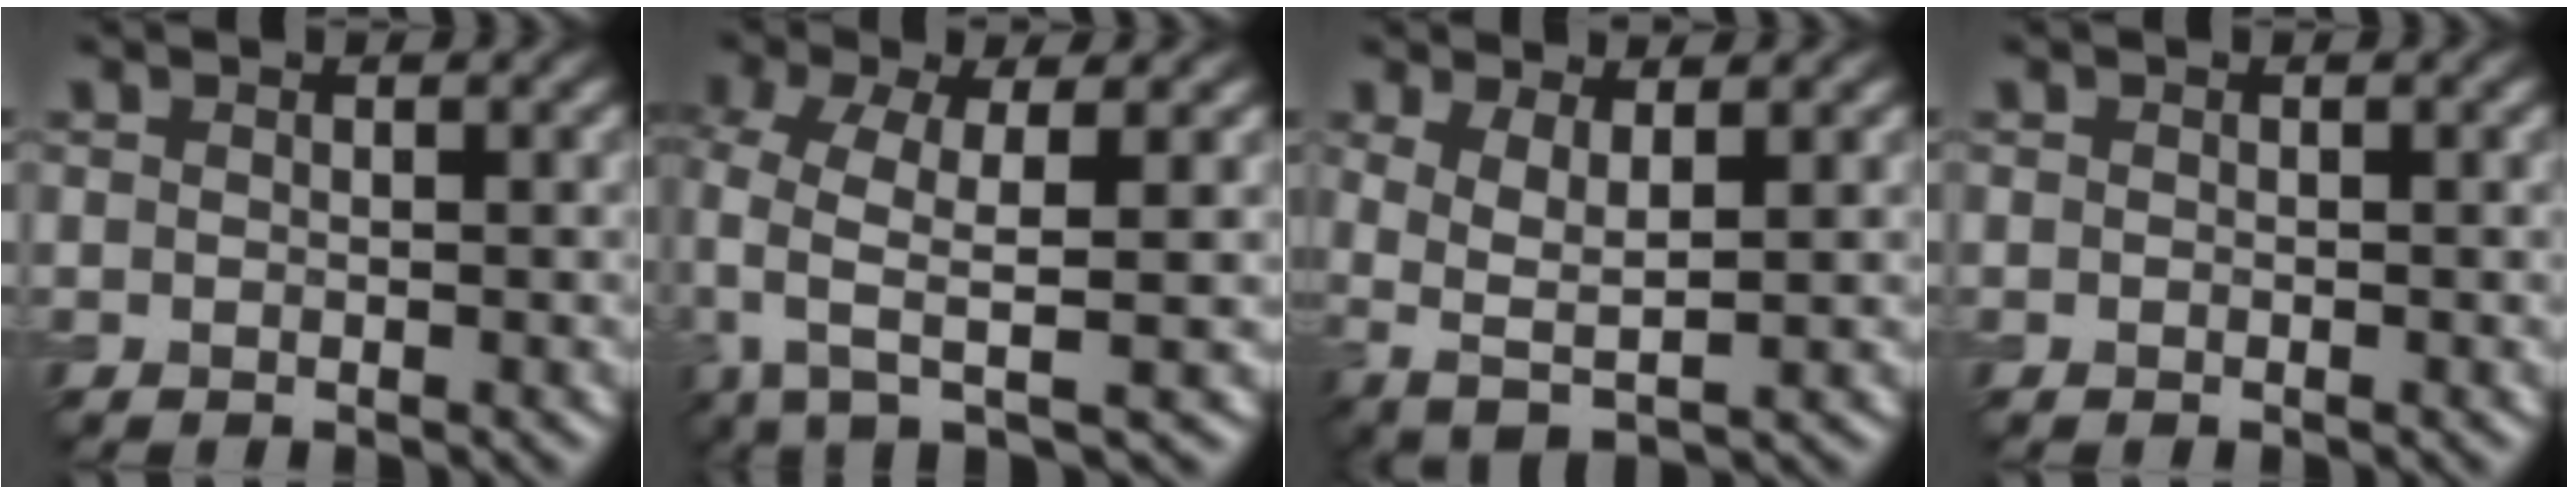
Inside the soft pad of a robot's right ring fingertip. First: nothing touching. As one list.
[{"total": 6.1, "force": [-0.7, 2.2, 5.7], "torque": [-0.129, -0.005, -0.020]}, {"total": 3.4, "force": [0.5, 1.1, 3.2], "torque": [-0.065, -0.006, 0.009]}, {"total": 0.0}]